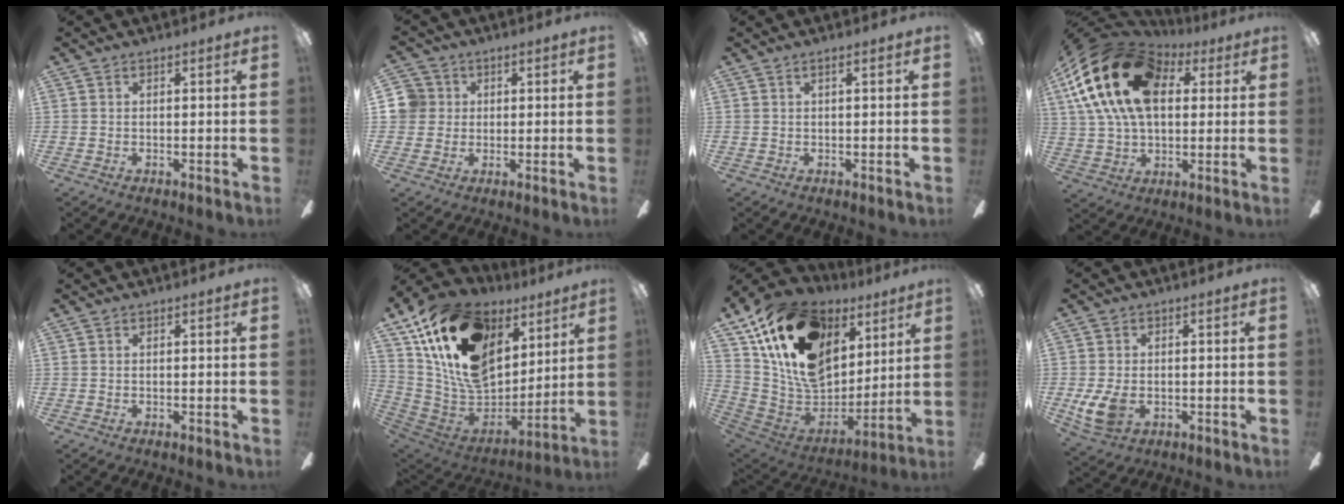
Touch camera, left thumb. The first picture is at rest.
{"total": 5.5, "force": [1.2, 5.3, 1.1], "torque": [-0.020, 0.010, 0.024]}
{"total": 1.1, "force": [0.5, 0.1, 1.0], "torque": [-0.020, 0.001, 0.008]}
{"total": 24.5, "force": [7.6, 15.4, 17.5], "torque": [-0.346, -0.005, 0.125]}
{"total": 0.0}
{"total": 22.3, "force": [10.6, 14.7, 13.0], "torque": [-0.249, -0.048, 0.194]}
{"total": 21.5, "force": [10.4, 14.3, 12.2], "torque": [-0.238, -0.048, 0.187]}
{"total": 7.4, "force": [-1.5, 4.9, 5.4], "torque": [-0.122, -0.007, -0.029]}